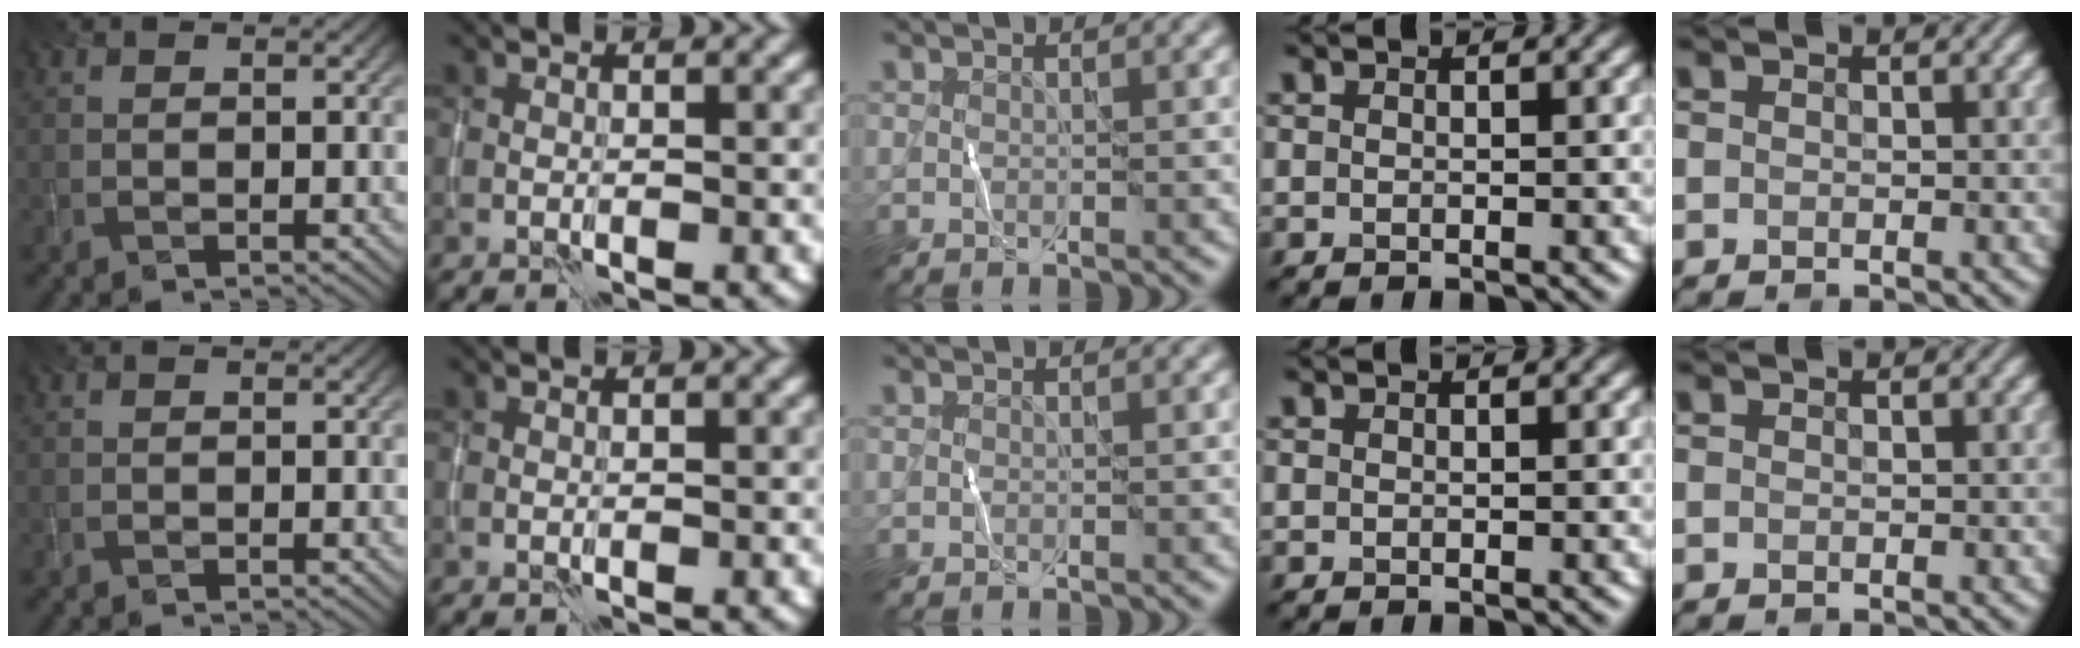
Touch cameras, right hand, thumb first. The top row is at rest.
{}